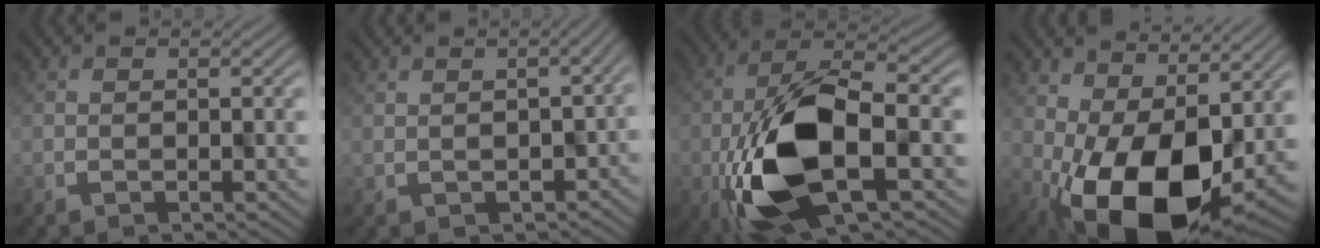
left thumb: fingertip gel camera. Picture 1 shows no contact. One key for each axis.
{"total": 4.0, "fx": -1.1, "fy": 1.9, "fz": 3.4, "tx": -0.042, "ty": -0.016, "tz": -0.001}
{"total": 15.2, "fx": -3.2, "fy": 7.6, "fz": 12.8, "tx": -0.270, "ty": -0.027, "tz": -0.063}
{"total": 13.7, "fx": -1.2, "fy": 7.4, "fz": 11.5, "tx": -0.221, "ty": -0.029, "tz": -0.008}